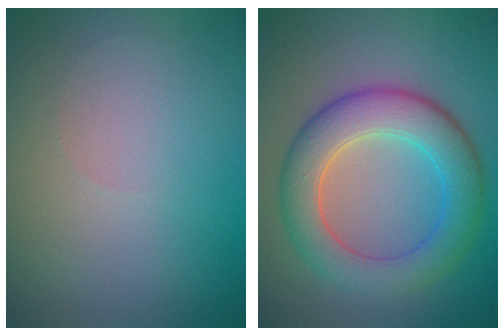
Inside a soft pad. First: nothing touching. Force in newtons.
{"total": 6.6, "press": 6.6, "slide": 0.1}